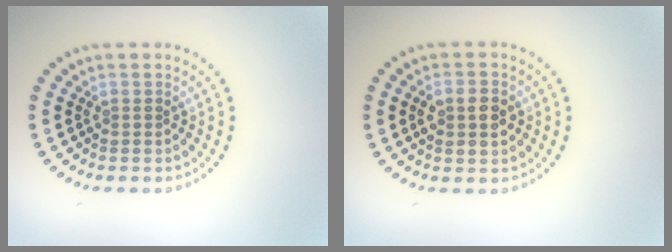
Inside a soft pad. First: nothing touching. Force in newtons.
{"total": 2.7, "press": 2.7, "slide": 0.1}